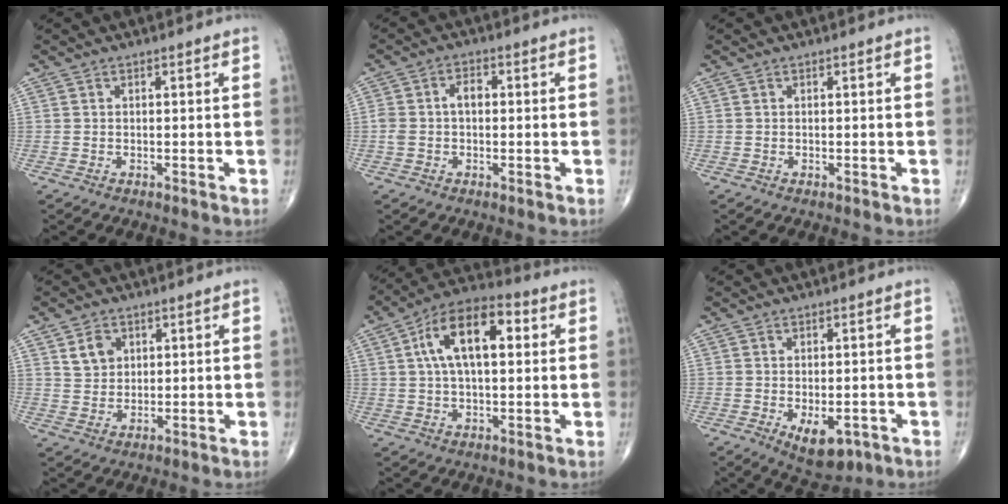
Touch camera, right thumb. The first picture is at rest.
{"total": 4.1, "force": [0.0, 2.6, 3.2], "torque": [-0.071, 0.020, -0.002]}
{"total": 0.0}
{"total": 4.5, "force": [1.9, 3.5, 2.0], "torque": [-0.018, -0.013, 0.037]}
{"total": 14.6, "force": [3.5, 7.2, 12.2], "torque": [-0.201, 0.023, 0.052]}
{"total": 7.3, "force": [-2.6, 3.8, 5.7], "torque": [-0.077, -0.002, -0.025]}